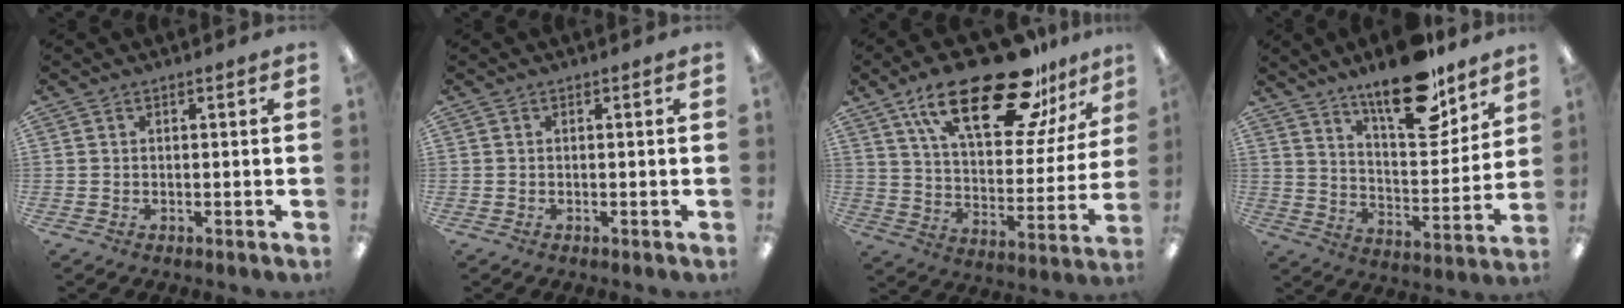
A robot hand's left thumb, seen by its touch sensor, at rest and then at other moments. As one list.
[{"total": 0.0}, {"total": 27.6, "force": [17.8, 10.6, 18.2], "torque": [-0.283, -0.101, 0.294]}, {"total": 19.5, "force": [14.7, 6.7, 10.9], "torque": [-0.164, -0.093, 0.246]}]